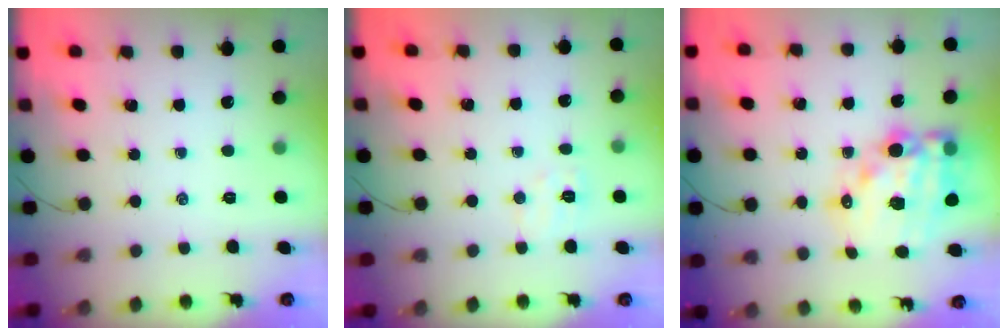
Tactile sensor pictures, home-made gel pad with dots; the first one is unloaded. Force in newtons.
{"total": 5.5, "press": 5.4, "slide": 1.0}
{"total": 18.3, "press": 17.8, "slide": 4.1}